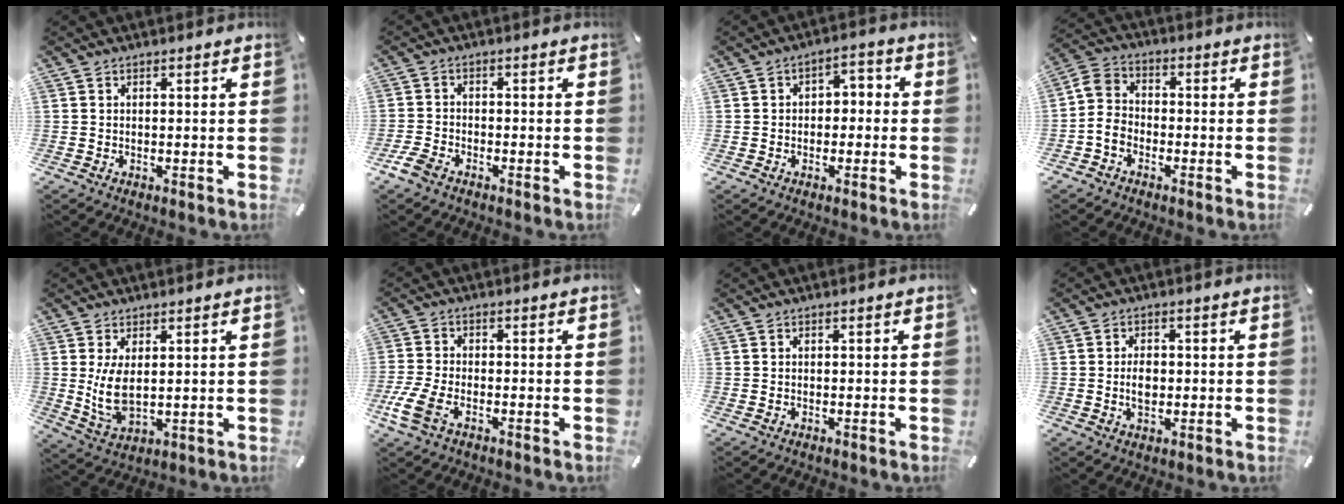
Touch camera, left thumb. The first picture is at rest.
{"total": 3.6, "force": [-2.6, 2.0, 1.5], "torque": [-0.044, 0.005, -0.053]}
{"total": 3.6, "force": [-2.1, 2.6, 1.4], "torque": [-0.017, 0.014, -0.044]}
{"total": 6.1, "force": [-3.2, 4.6, 2.3], "torque": [-0.053, 0.020, -0.059]}
{"total": 7.4, "force": [1.4, 3.9, 6.1], "torque": [-0.157, -0.013, 0.022]}
{"total": 6.7, "force": [-3.2, 3.5, 4.8], "torque": [-0.120, -0.004, -0.059]}
{"total": 0.0}
{"total": 4.3, "force": [-0.2, 2.8, 3.2], "torque": [-0.053, -0.007, -0.007]}